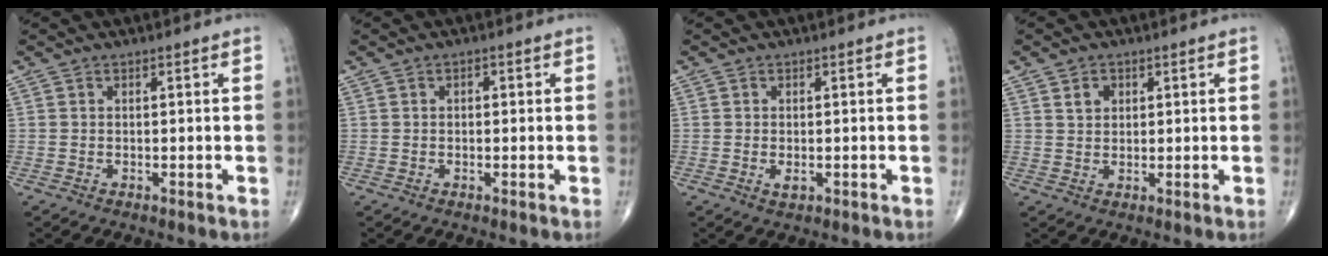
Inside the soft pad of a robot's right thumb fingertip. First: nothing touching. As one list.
[{"total": 1.0, "force": [0.2, 0.7, 0.7], "torque": [-0.006, 0.002, 0.001]}, {"total": 1.5, "force": [-0.3, 0.8, 1.2], "torque": [-0.018, -0.003, -0.003]}, {"total": 2.7, "force": [1.2, 2.1, 1.3], "torque": [-0.010, -0.006, 0.021]}]